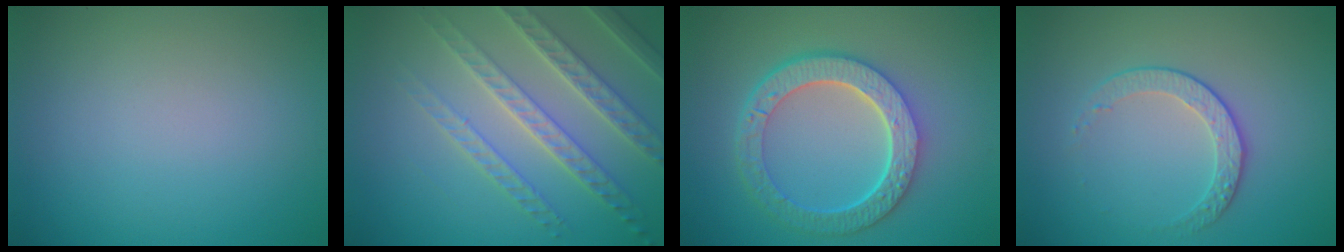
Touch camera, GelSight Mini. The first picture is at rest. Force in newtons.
{"total": 4.7, "press": 4.3, "slide": 1.8}
{"total": 6.7, "press": 4.8, "slide": 4.6}
{"total": 2.2, "press": 1.7, "slide": 1.4}